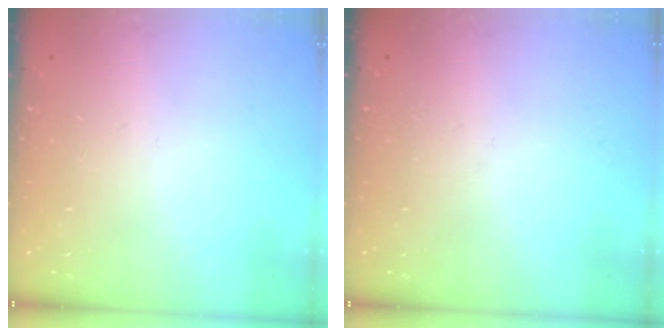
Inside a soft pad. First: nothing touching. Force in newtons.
{"total": 0.0}